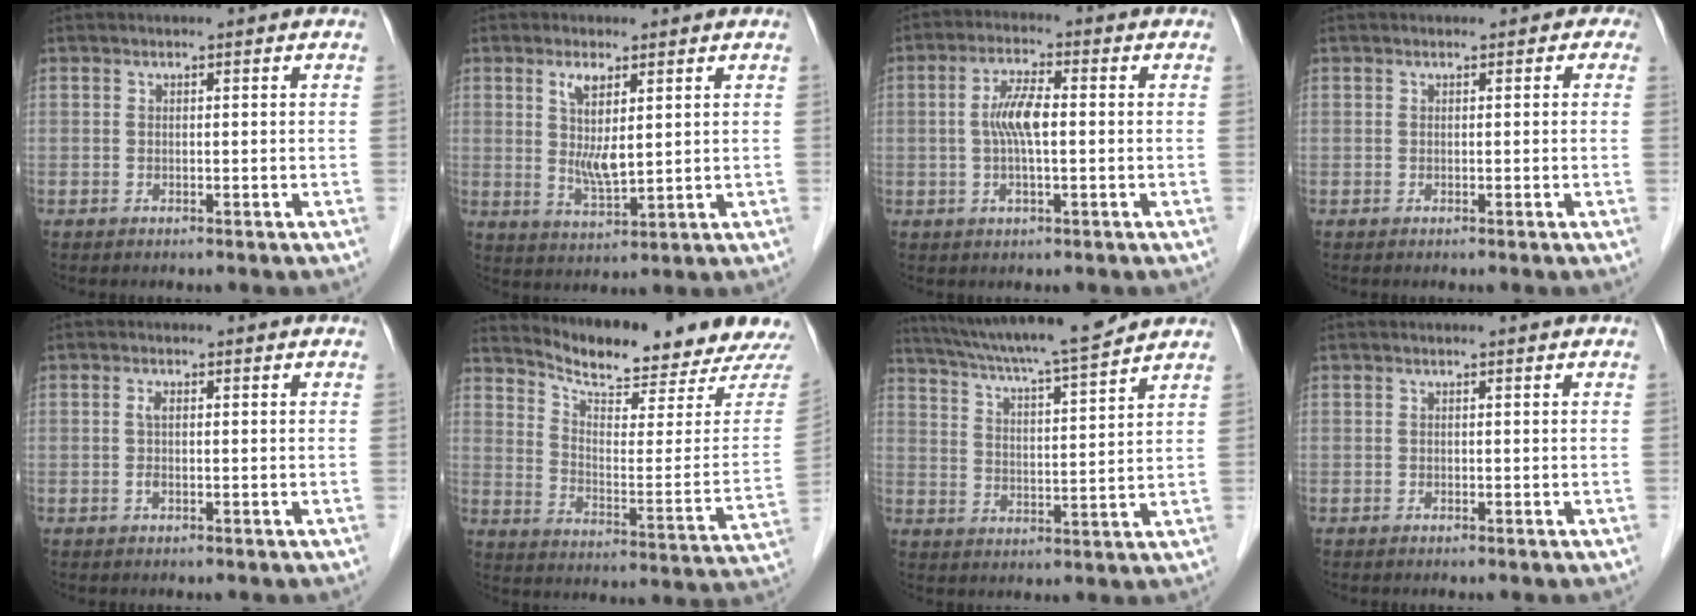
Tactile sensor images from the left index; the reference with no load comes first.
{"total": 5.5, "force": [1.8, 1.4, 5.1], "torque": [-0.101, -0.005, 0.039]}
{"total": 5.8, "force": [0.0, 1.3, 5.7], "torque": [-0.121, 0.006, -0.004]}
{"total": 0.8, "force": [0.1, 0.8, 0.3], "torque": [0.012, 0.005, -0.008]}
{"total": 1.6, "force": [0.0, 0.5, 1.5], "torque": [-0.036, 0.001, 0.000]}
{"total": 16.9, "force": [16.2, -0.3, 4.8], "torque": [-0.087, -0.082, 0.223]}
{"total": 16.0, "force": [14.2, 0.2, 7.3], "torque": [-0.129, 0.013, 0.220]}
{"total": 0.0}